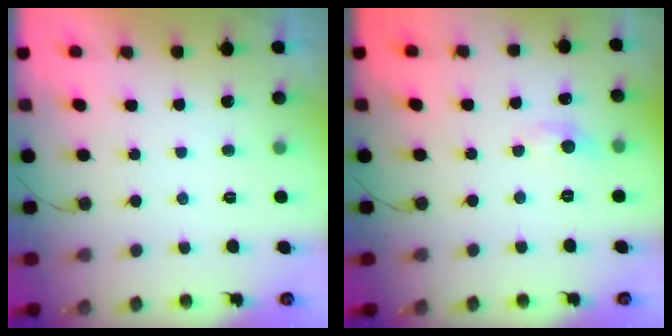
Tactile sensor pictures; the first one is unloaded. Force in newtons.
{"total": 2.8, "press": 2.8, "slide": 0.4}